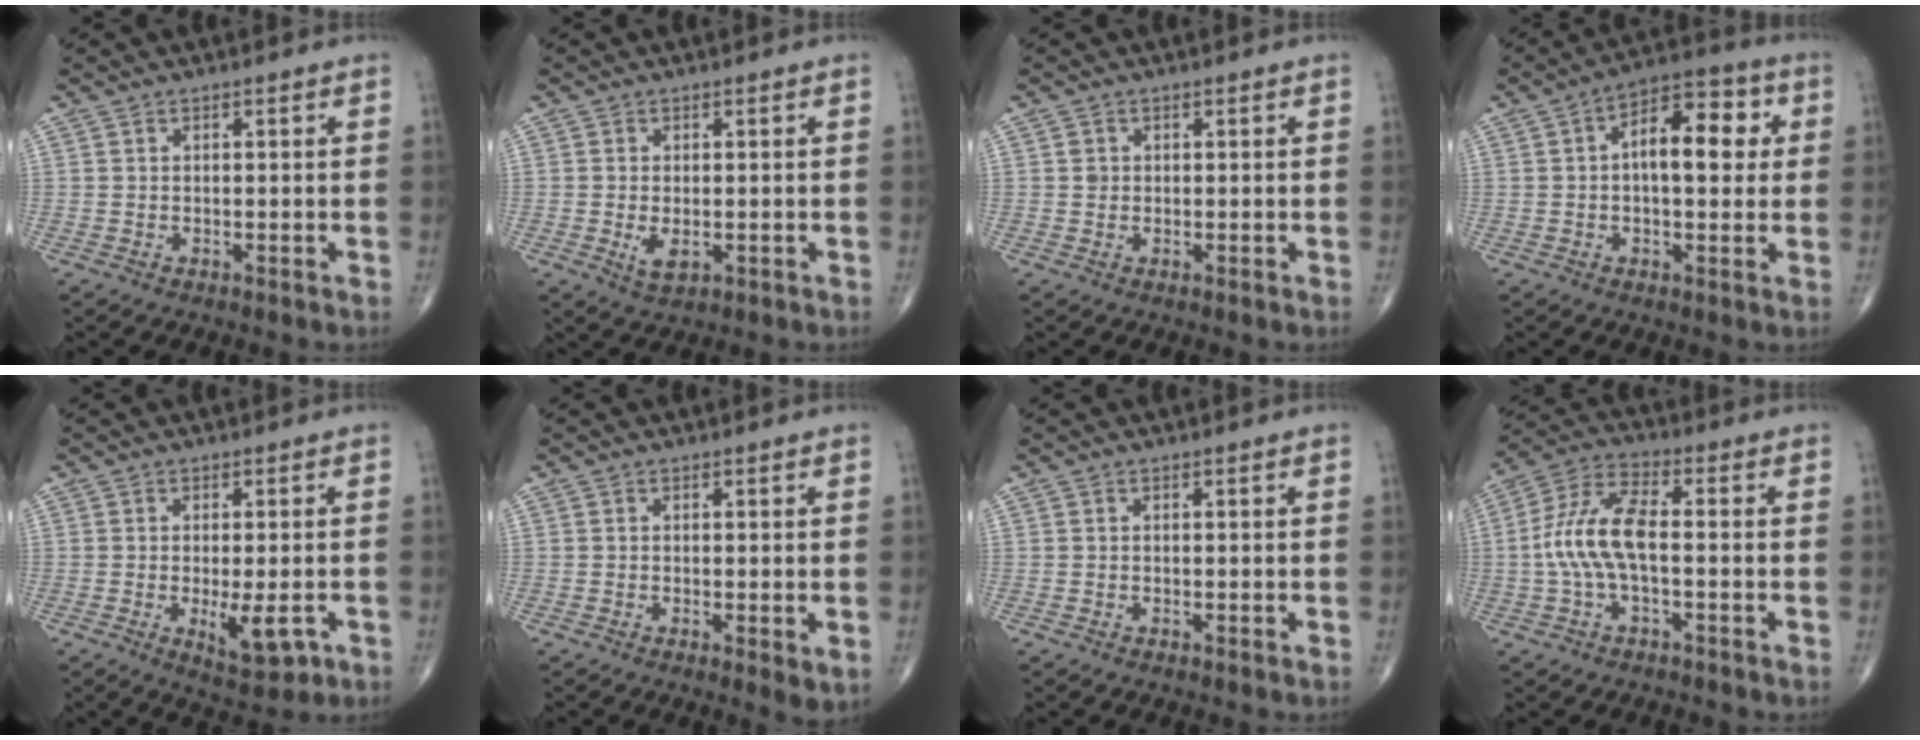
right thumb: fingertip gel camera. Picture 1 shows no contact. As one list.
[{"total": 3.2, "force": [-0.6, 1.7, 2.7], "torque": [-0.048, -0.008, -0.005]}, {"total": 1.0, "force": [0.2, 0.9, 0.3], "torque": [-0.001, 0.001, 0.003]}, {"total": 12.2, "force": [1.8, 6.1, 10.4], "torque": [-0.132, 0.022, 0.018]}, {"total": 7.1, "force": [-2.1, 2.5, 6.3], "torque": [-0.088, -0.014, -0.023]}, {"total": 2.9, "force": [-0.4, 0.7, 2.8], "torque": [-0.049, -0.012, -0.009]}, {"total": 0.0}, {"total": 10.6, "force": [-1.0, 4.3, 9.6], "torque": [-0.216, 0.035, -0.024]}]